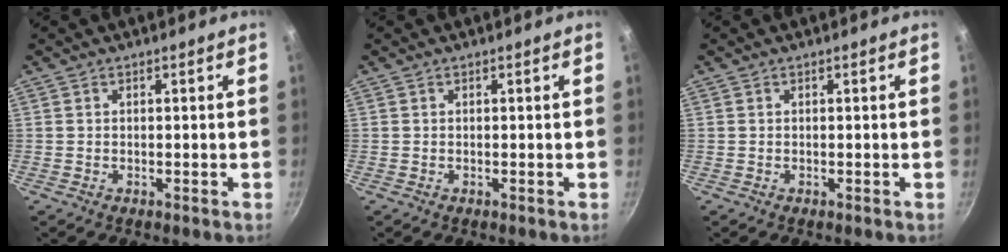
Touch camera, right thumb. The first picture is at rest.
{"total": 0.0}
{"total": 0.0}